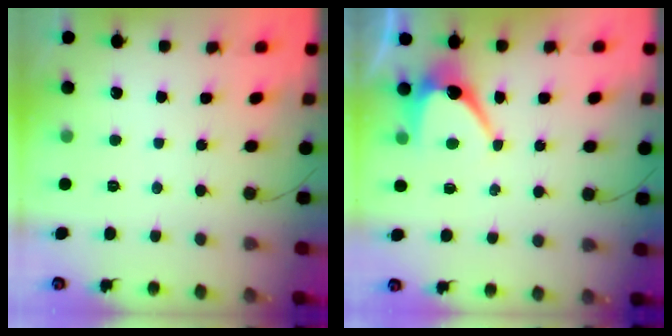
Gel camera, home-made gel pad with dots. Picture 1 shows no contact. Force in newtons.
{"total": 6.5, "press": 6.4, "slide": 0.9}